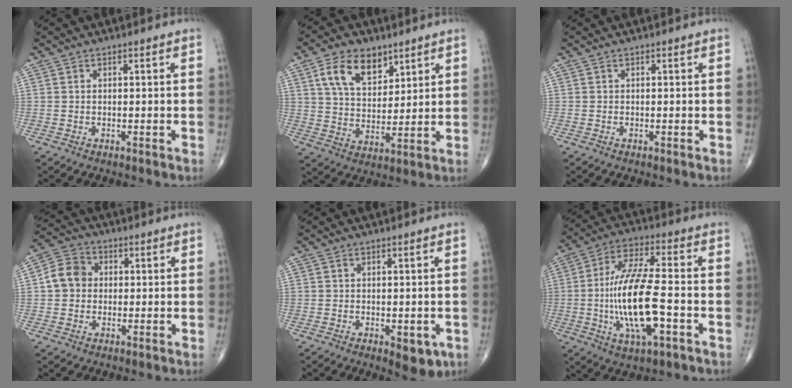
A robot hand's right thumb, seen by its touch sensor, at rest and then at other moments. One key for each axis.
{"total": 11.0, "fx": 5.9, "fy": 6.6, "fz": 6.6, "tx": -0.094, "ty": -0.028, "tz": 0.111}
{"total": 0.0}
{"total": 6.8, "fx": 0.4, "fy": 5.9, "fz": 3.4, "tx": -0.049, "ty": 0.017, "tz": -0.005}
{"total": 4.4, "fx": -1.4, "fy": 2.2, "fz": 3.5, "tx": -0.025, "ty": -0.006, "tz": -0.012}
{"total": 16.9, "fx": -3.3, "fy": 5.2, "fz": 15.7, "tx": -0.311, "ty": 0.017, "tz": -0.058}